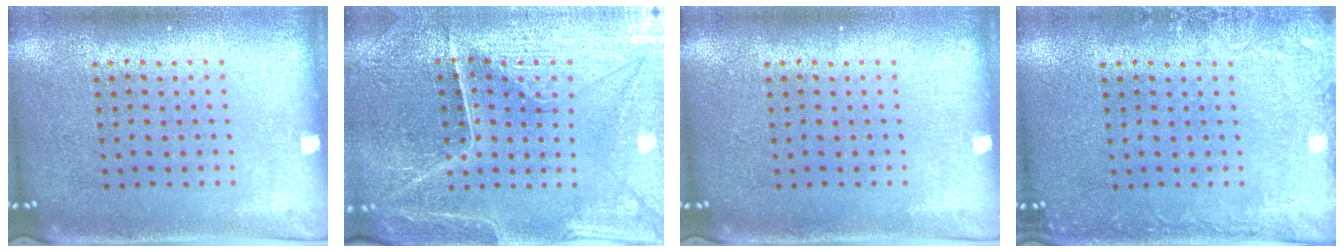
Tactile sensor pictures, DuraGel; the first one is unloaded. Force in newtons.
{"total": 3.5, "press": 3.5, "slide": 0.4}
{"total": 0.0}
{"total": 2.0, "press": 2.0, "slide": 0.2}